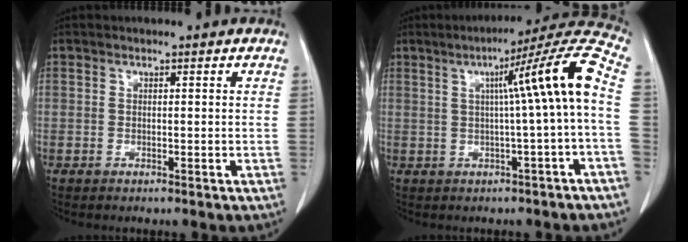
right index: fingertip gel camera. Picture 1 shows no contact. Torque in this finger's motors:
{"motor_torque": [1.03, -0.08, 0.44, 0.15]}